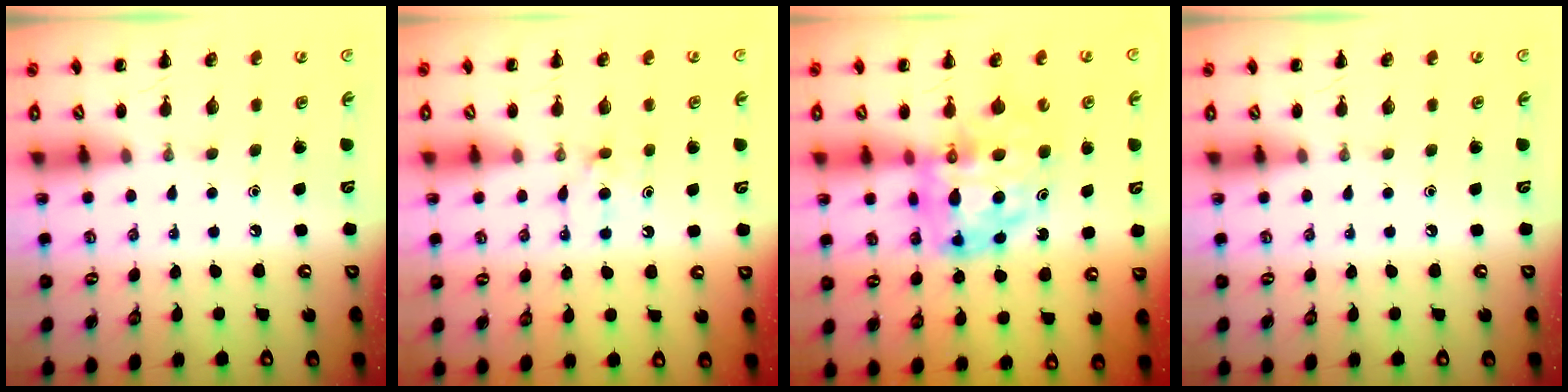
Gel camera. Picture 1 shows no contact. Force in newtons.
{"total": 4.9, "press": 4.7, "slide": 1.4}
{"total": 11.7, "press": 11.2, "slide": 3.3}
{"total": 0.0}